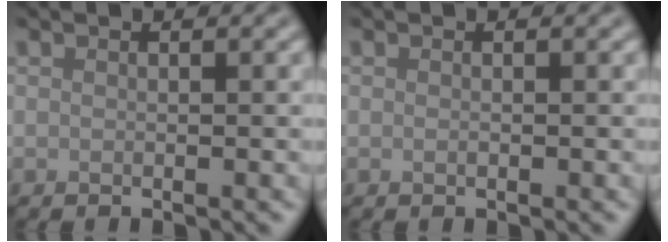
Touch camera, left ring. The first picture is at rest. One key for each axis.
{"total": 0.0}